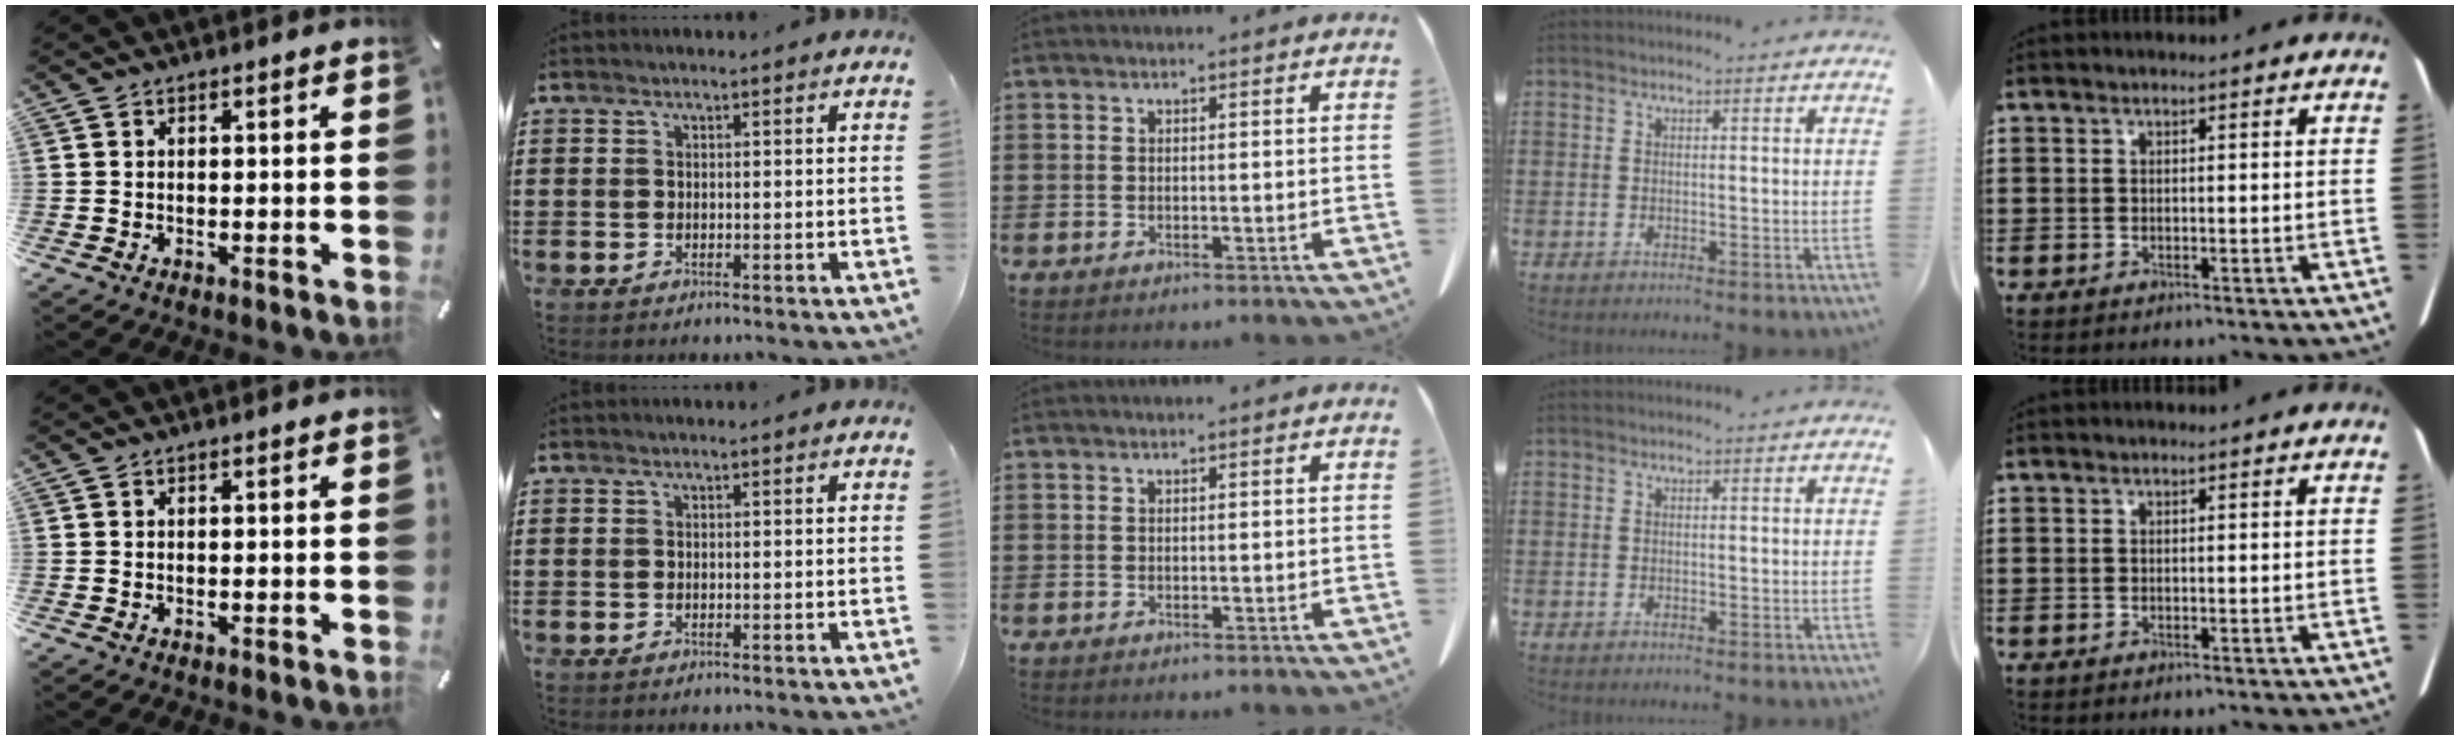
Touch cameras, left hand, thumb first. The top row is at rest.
{}